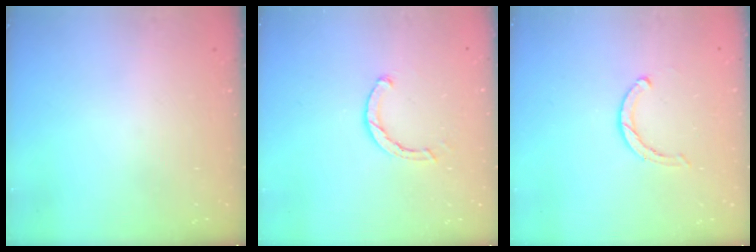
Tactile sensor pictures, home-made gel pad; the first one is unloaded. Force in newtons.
{"total": 2.5, "press": 2.5, "slide": 0.1}
{"total": 3.5, "press": 3.5, "slide": 0.3}